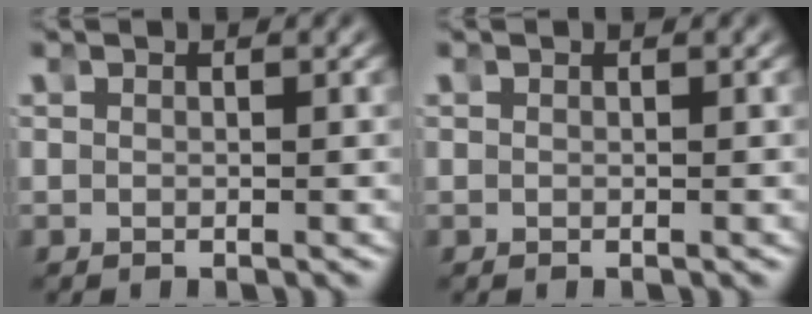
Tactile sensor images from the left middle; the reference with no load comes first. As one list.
[{"total": 0.0}]